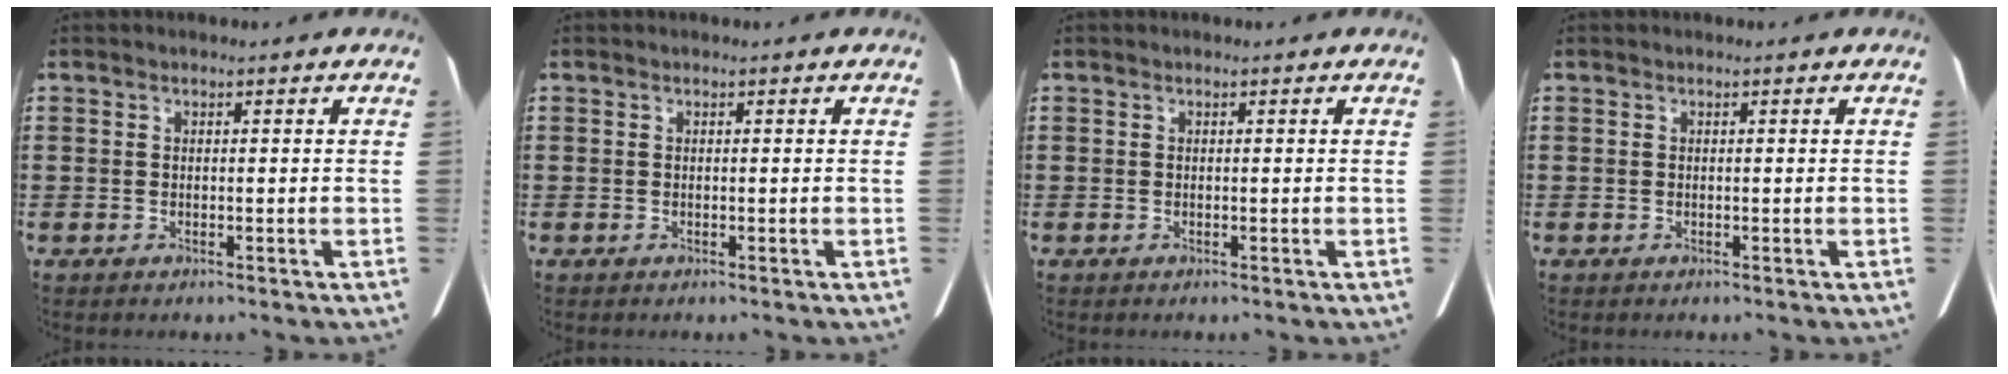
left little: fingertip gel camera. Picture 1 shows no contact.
{"total": 0.0}
{"total": 0.0}
{"total": 0.0}